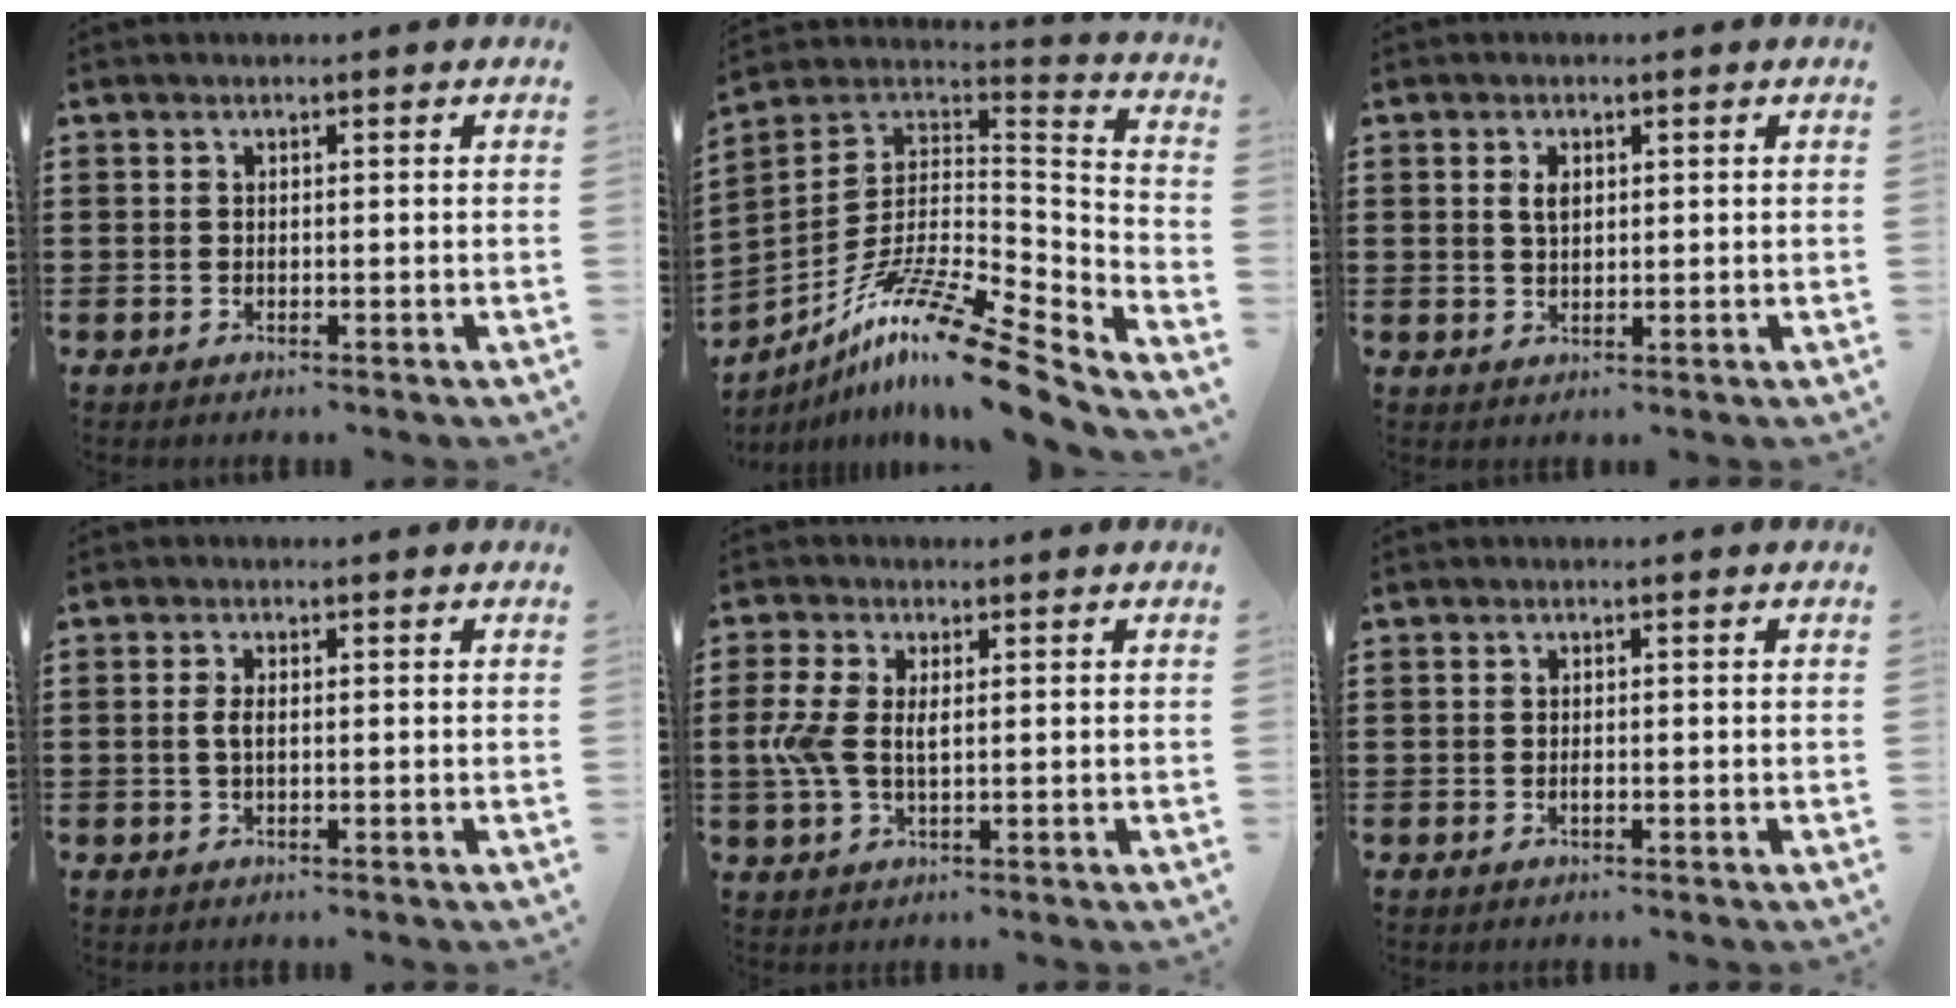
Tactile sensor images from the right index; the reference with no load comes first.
{"total": 14.8, "force": [-10.4, 2.0, 10.3], "torque": [-0.189, 0.019, -0.194]}
{"total": 2.3, "force": [0.7, 1.2, 1.8], "torque": [-0.040, 0.006, 0.012]}
{"total": 1.9, "force": [-0.1, 0.7, 1.7], "torque": [-0.041, 0.000, -0.005]}
{"total": 5.0, "force": [0.4, 2.6, 4.2], "torque": [-0.106, 0.001, 0.000]}
{"total": 0.7, "force": [-0.3, 0.2, 0.6], "torque": [-0.013, -0.004, -0.005]}